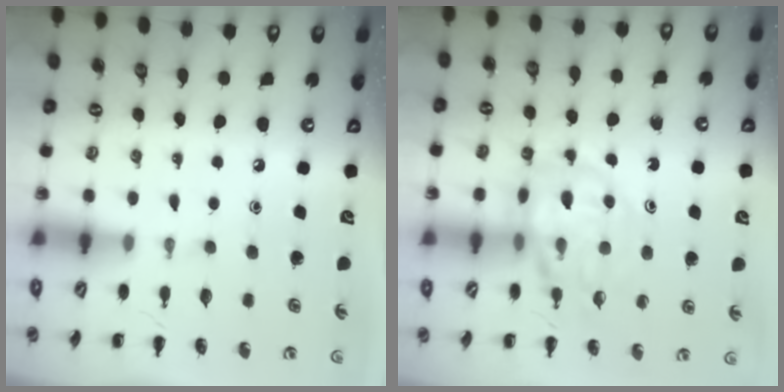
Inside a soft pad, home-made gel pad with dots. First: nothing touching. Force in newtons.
{"total": 13.4, "press": 13.1, "slide": 3.1}